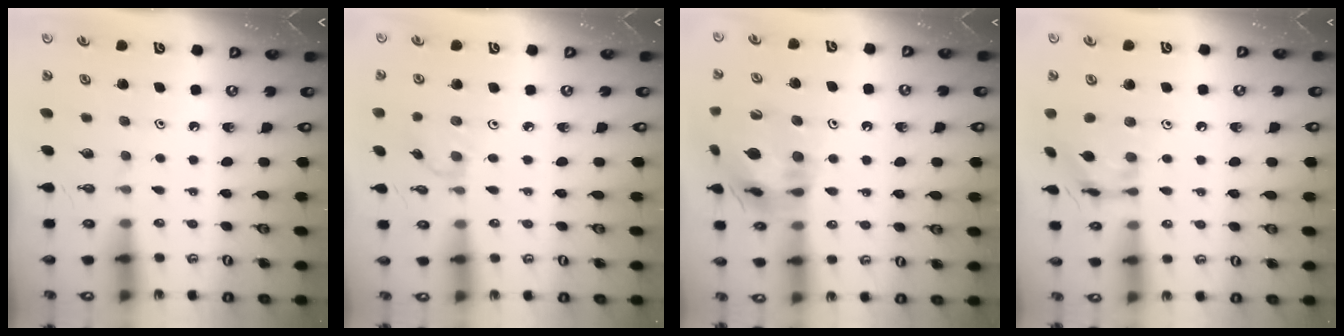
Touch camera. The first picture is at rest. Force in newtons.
{"total": 0.7, "press": 0.7, "slide": 0.2}
{"total": 17.8, "press": 17.7, "slide": 2.3}
{"total": 11.8, "press": 11.8, "slide": 1.0}